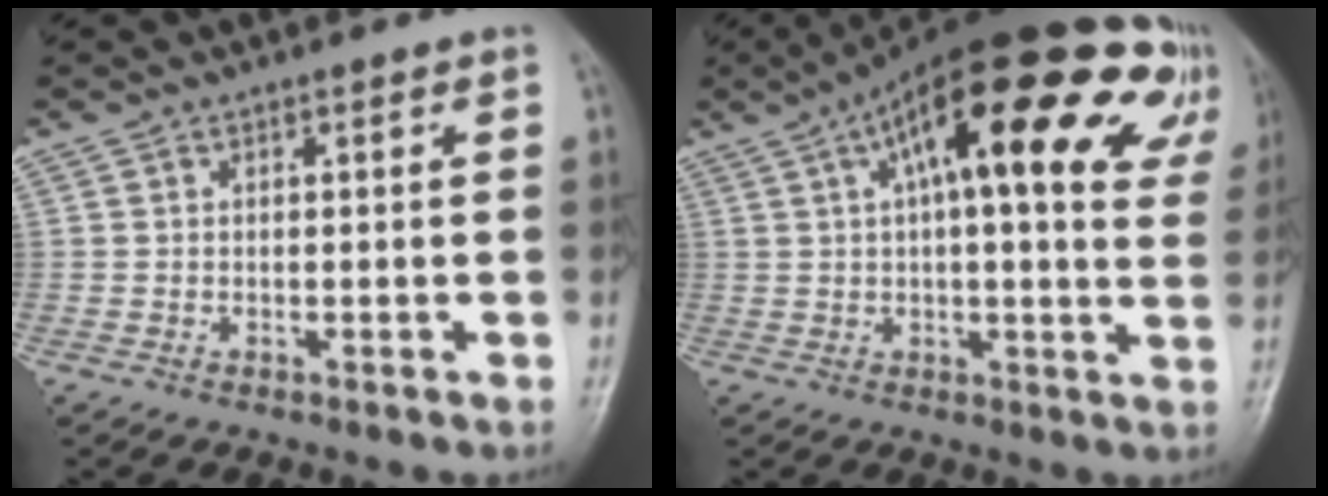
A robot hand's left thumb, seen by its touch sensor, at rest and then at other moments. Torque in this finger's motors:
{"motor_torque": [2.53, 2.48, 2.12, -0.65, 0.41]}